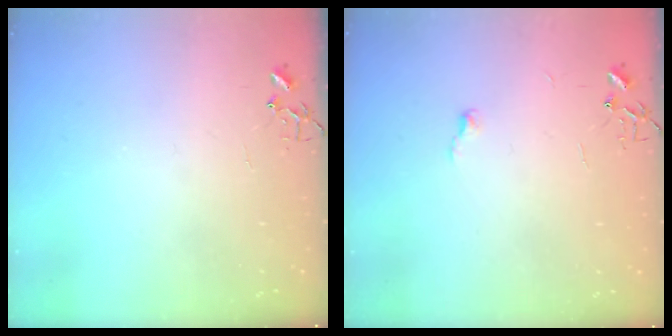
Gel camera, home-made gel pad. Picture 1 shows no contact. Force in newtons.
{"total": 3.5, "press": 3.5, "slide": 0.4}